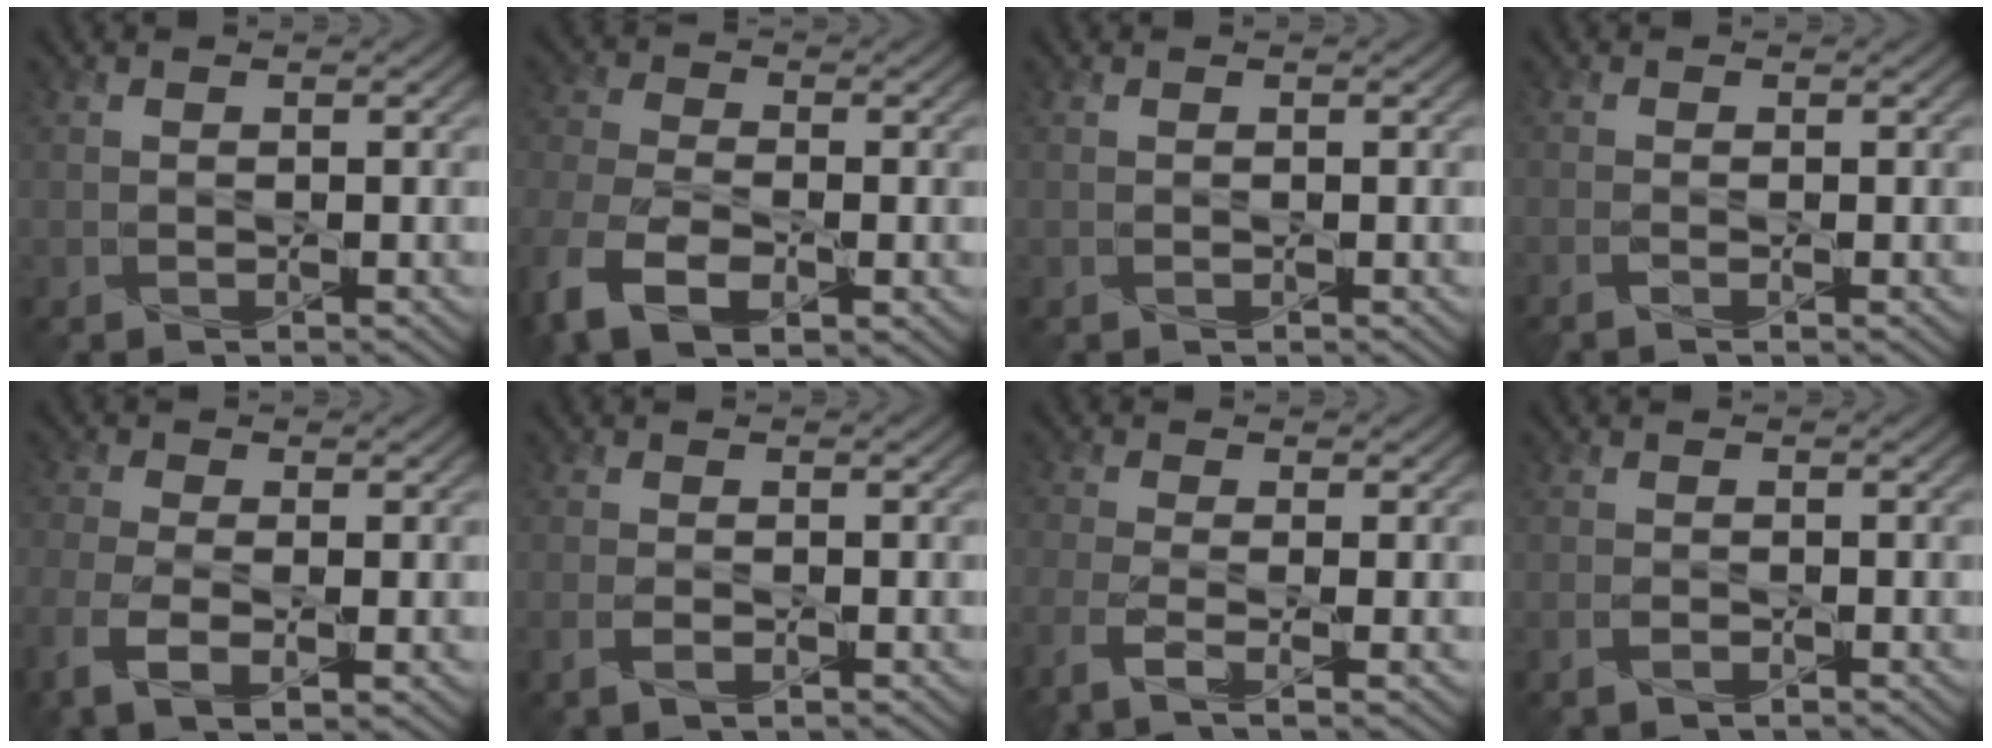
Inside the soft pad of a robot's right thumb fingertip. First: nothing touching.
{"total": 9.9, "force": [-4.9, 5.3, 6.7], "torque": [-0.155, -0.023, -0.096]}
{"total": 0.0}
{"total": 1.3, "force": [-0.7, 0.1, 1.0], "torque": [-0.024, -0.001, -0.019]}
{"total": 6.8, "force": [-2.8, 3.2, 5.3], "torque": [-0.132, -0.017, -0.054]}
{"total": 2.1, "force": [-1.0, 0.8, 1.7], "torque": [-0.039, -0.004, -0.021]}
{"total": 5.7, "force": [-2.9, 1.9, 4.6], "torque": [-0.109, -0.014, -0.062]}
{"total": 1.3, "force": [-0.8, 0.5, 0.9], "torque": [-0.020, -0.001, -0.017]}